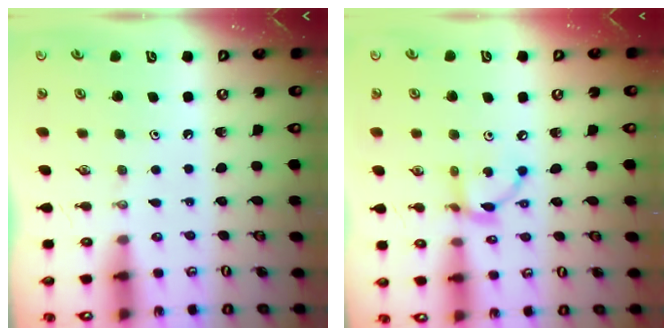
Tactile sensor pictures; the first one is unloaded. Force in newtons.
{"total": 7.4, "press": 7.4, "slide": 0.2}